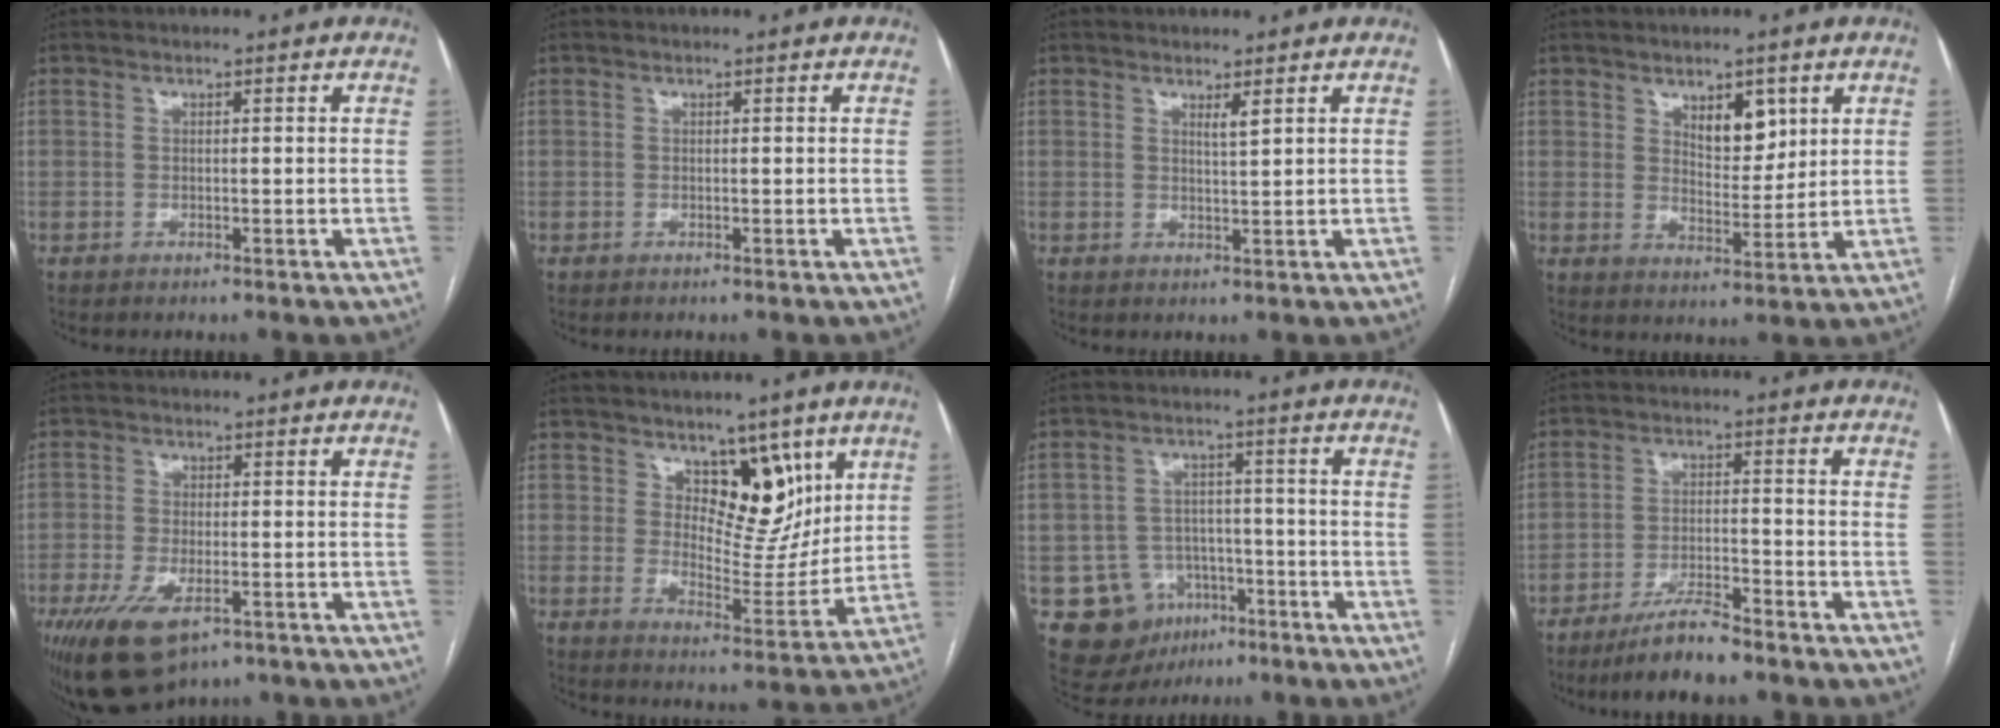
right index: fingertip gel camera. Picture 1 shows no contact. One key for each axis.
{"total": 0.0}
{"total": 1.4, "fx": 1.0, "fy": -0.2, "fz": 1.0, "tx": -0.019, "ty": -0.008, "tz": 0.018}
{"total": 6.0, "fx": 3.1, "fy": 2.9, "fz": 4.2, "tx": -0.065, "ty": -0.003, "tz": 0.054}
{"total": 9.4, "fx": -5.4, "fy": 4.1, "fz": 6.6, "tx": -0.124, "ty": -0.015, "tz": -0.085}
{"total": 9.5, "fx": 5.5, "fy": 5.4, "fz": 5.6, "tx": -0.067, "ty": -0.009, "tz": 0.096}
{"total": 10.1, "fx": -4.5, "fy": 8.6, "fz": 3.0, "tx": -0.052, "ty": 0.021, "tz": -0.056}
{"total": 7.2, "fx": -6.0, "fy": 0.7, "fz": 4.0, "tx": -0.073, "ty": -0.017, "tz": -0.108}